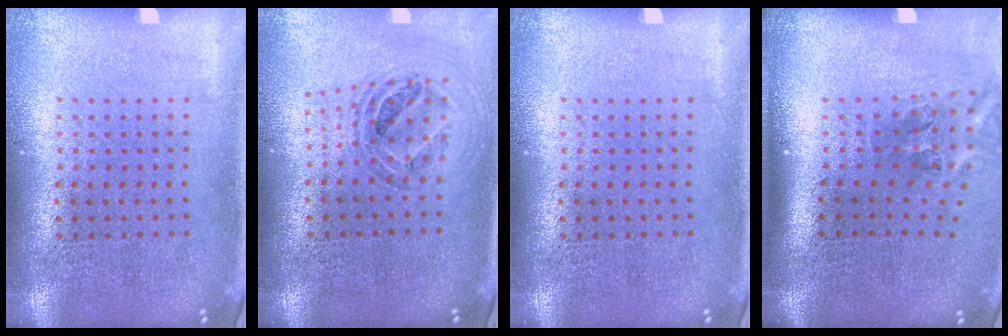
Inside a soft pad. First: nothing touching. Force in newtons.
{"total": 0.9, "press": 0.9, "slide": 0.0}
{"total": 0.0}
{"total": 2.3, "press": 1.4, "slide": 1.8}